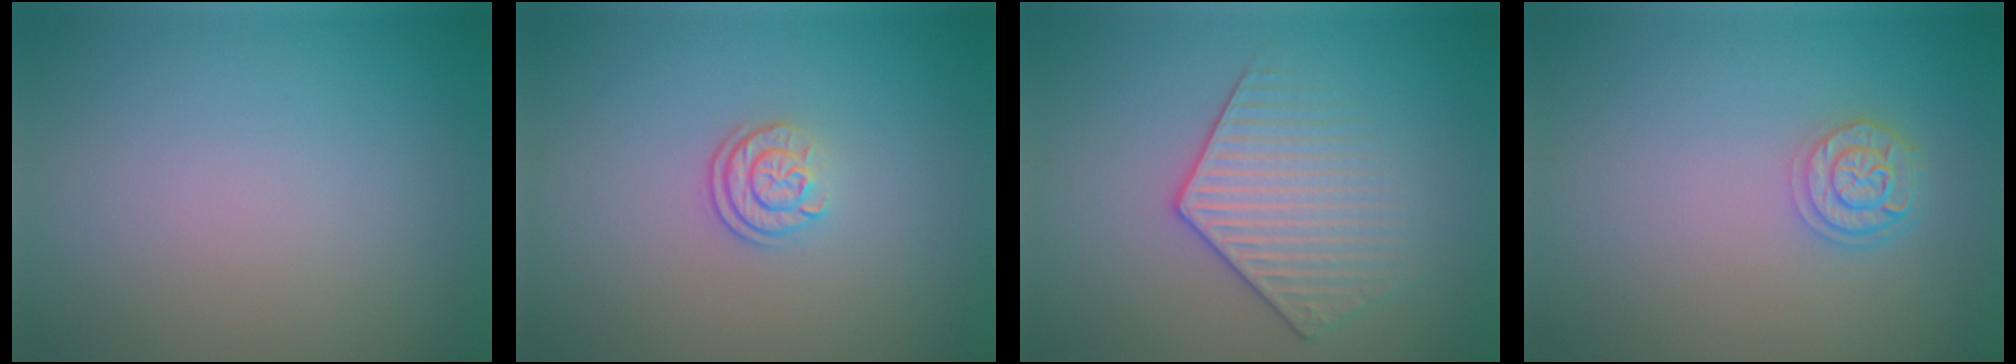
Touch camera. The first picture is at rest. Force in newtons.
{"total": 2.3, "press": 1.7, "slide": 1.5}
{"total": 3.4, "press": 3.2, "slide": 1.3}
{"total": 2.5, "press": 2.1, "slide": 1.3}